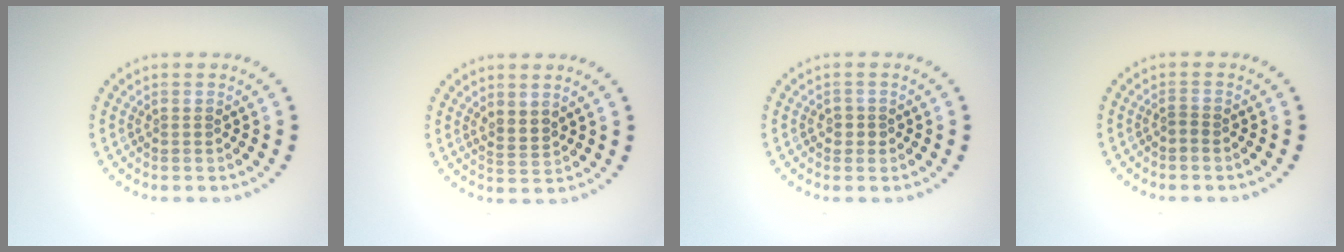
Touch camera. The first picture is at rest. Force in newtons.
{"total": 1.8, "press": 1.5, "slide": 1.1}
{"total": 1.2, "press": 1.0, "slide": 0.6}
{"total": 0.6, "press": 0.3, "slide": 0.5}